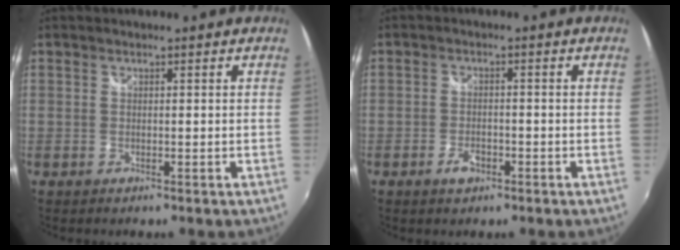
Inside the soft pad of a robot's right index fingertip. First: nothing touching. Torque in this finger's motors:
{"motor_torque": [0.00, -0.04, 0.01, 0.01]}